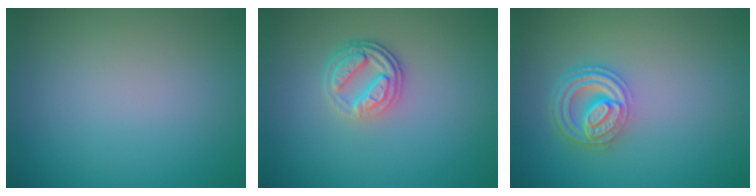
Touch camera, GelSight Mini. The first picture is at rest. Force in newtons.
{"total": 3.7, "press": 2.8, "slide": 2.4}
{"total": 4.6, "press": 3.4, "slide": 3.0}